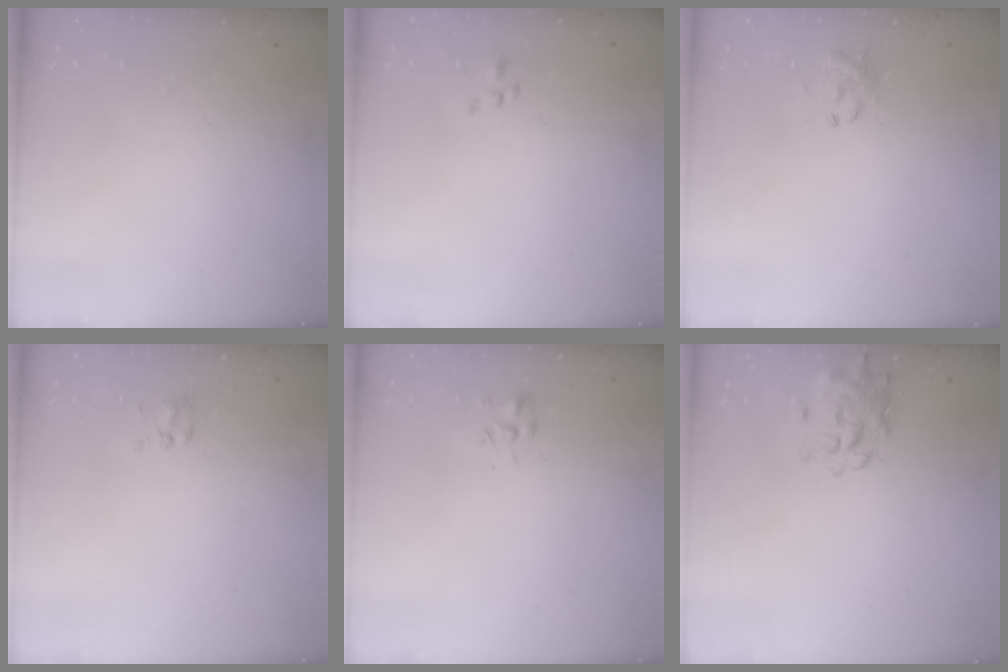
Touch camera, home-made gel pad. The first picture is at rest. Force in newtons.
{"total": 1.5, "press": 1.4, "slide": 0.5}
{"total": 2.8, "press": 2.7, "slide": 0.8}
{"total": 1.8, "press": 1.6, "slide": 0.8}
{"total": 2.3, "press": 2.2, "slide": 0.7}
{"total": 1.2, "press": 1.2, "slide": 0.1}